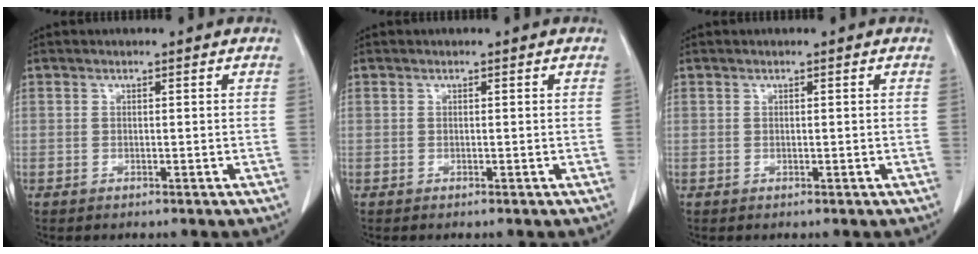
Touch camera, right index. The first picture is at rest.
{"total": 0.0}
{"total": 0.0}